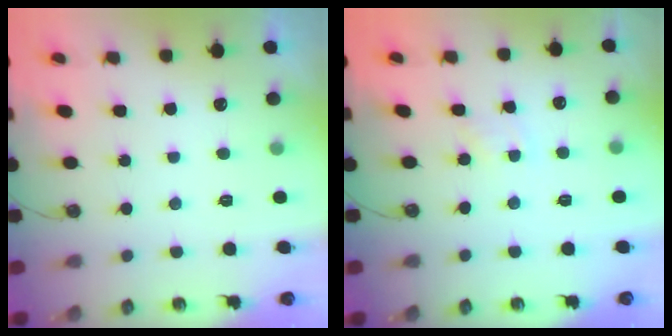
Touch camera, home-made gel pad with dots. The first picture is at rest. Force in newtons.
{"total": 2.2, "press": 2.2, "slide": 0.4}